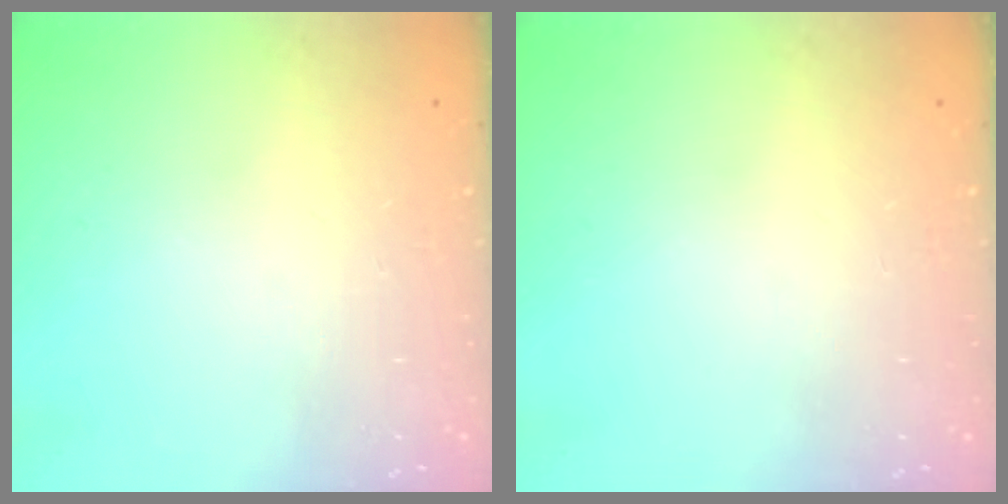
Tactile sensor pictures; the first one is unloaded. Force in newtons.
{"total": 0.0}